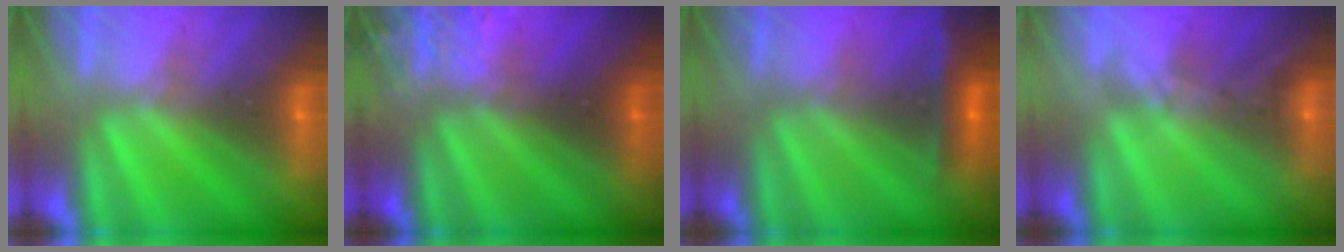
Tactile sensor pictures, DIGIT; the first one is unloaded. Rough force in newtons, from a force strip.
{"total": 3.4}
{"total": 2.4}
{"total": 1.6}